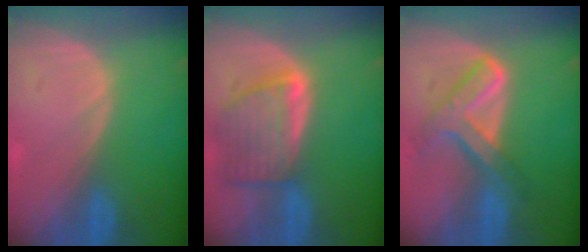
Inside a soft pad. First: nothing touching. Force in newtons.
{"total": 7.9, "press": 7.1, "slide": 3.4}
{"total": 7.7, "press": 6.5, "slide": 4.2}